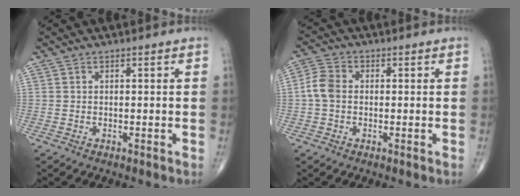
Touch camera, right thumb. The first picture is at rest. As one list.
[{"total": 4.7, "force": [-0.3, 3.5, 3.2], "torque": [-0.067, 0.014, -0.013]}]